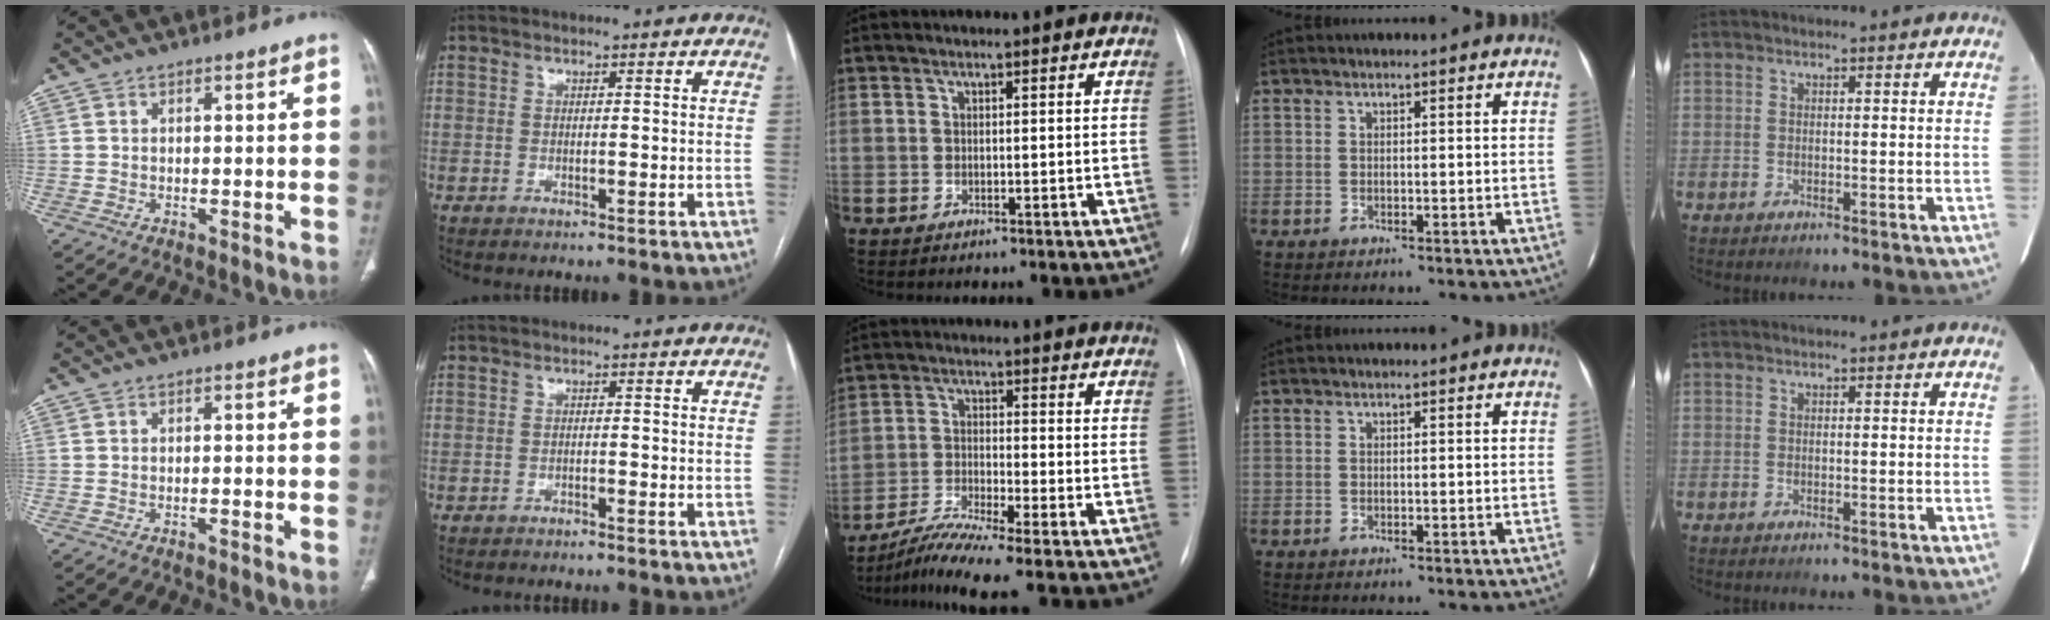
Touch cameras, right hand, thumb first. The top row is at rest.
{"thumb": {"total": 0.6, "force": [-0.5, 0.0, 0.4], "torque": [-0.012, 0.009, -0.008]}, "index": {"total": 0.9, "force": [-0.9, 0.0, 0.3], "torque": [-0.009, 0.000, -0.014]}, "middle": {"total": 6.3, "force": [-5.3, -1.3, 3.1], "torque": [-0.069, -0.028, -0.107]}}